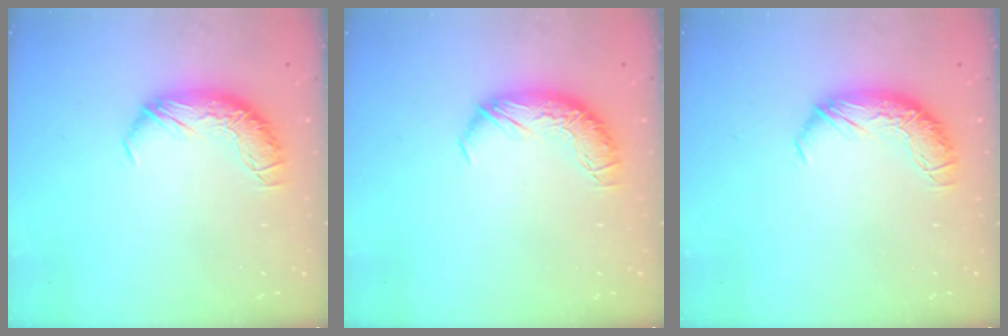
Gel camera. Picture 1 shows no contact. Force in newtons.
{"total": 0.0}
{"total": 0.0}